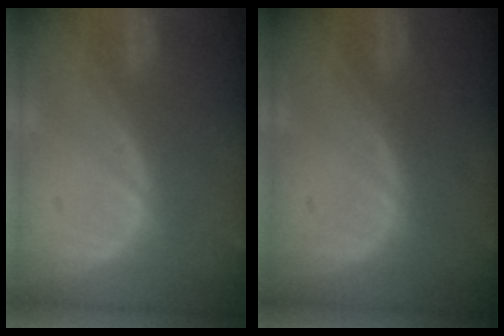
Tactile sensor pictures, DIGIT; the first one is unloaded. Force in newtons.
{"total": 0.0}